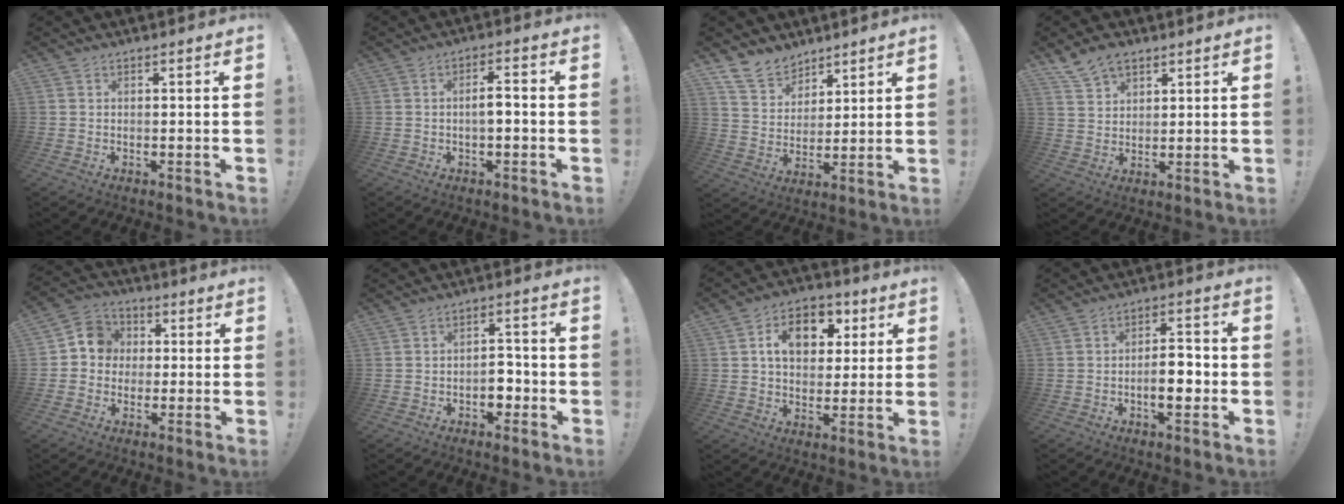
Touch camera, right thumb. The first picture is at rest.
{"total": 3.9, "force": [-1.1, 1.0, 3.6], "torque": [-0.059, 0.007, -0.022]}
{"total": 10.8, "force": [8.6, 6.2, 2.0], "torque": [-0.043, -0.061, 0.170]}
{"total": 7.4, "force": [5.5, 4.2, 2.7], "torque": [-0.048, -0.026, 0.106]}
{"total": 8.5, "force": [0.2, 7.9, 3.1], "torque": [-0.034, 0.017, 0.009]}
{"total": 5.1, "force": [-1.8, 3.5, 3.2], "torque": [-0.034, 0.008, -0.032]}
{"total": 12.7, "force": [4.2, 9.3, 7.5], "torque": [-0.100, -0.008, 0.077]}
{"total": 8.3, "force": [-2.6, 3.5, 7.1], "torque": [-0.109, 0.012, -0.045]}